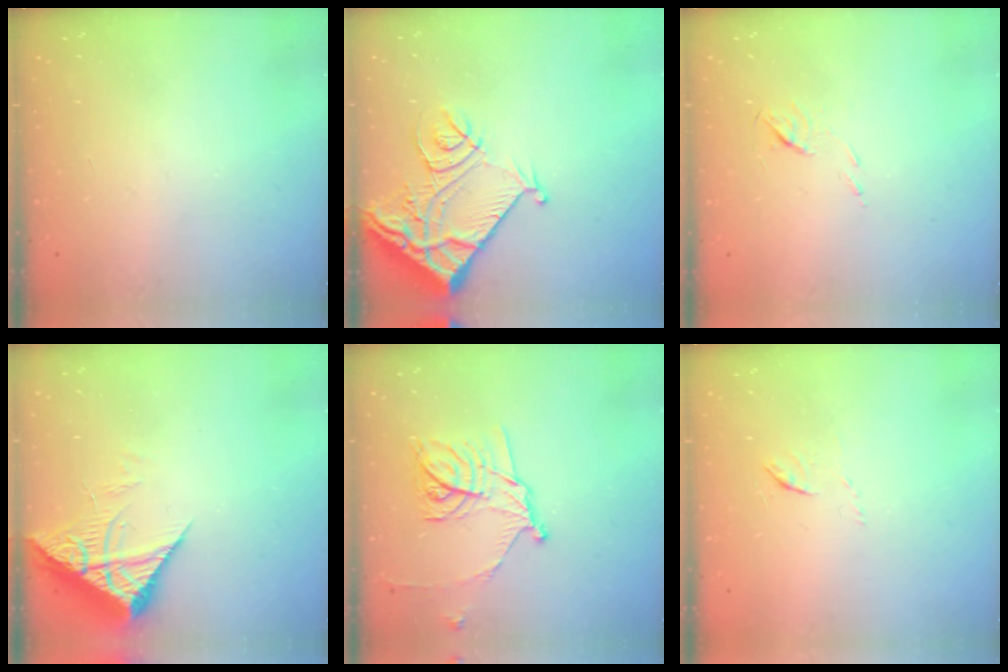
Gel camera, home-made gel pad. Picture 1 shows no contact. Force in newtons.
{"total": 13.6, "press": 13.5, "slide": 1.7}
{"total": 5.1, "press": 5.0, "slide": 0.8}
{"total": 7.2, "press": 7.1, "slide": 0.9}
{"total": 13.5, "press": 13.5, "slide": 0.1}
{"total": 3.7, "press": 3.7, "slide": 0.4}